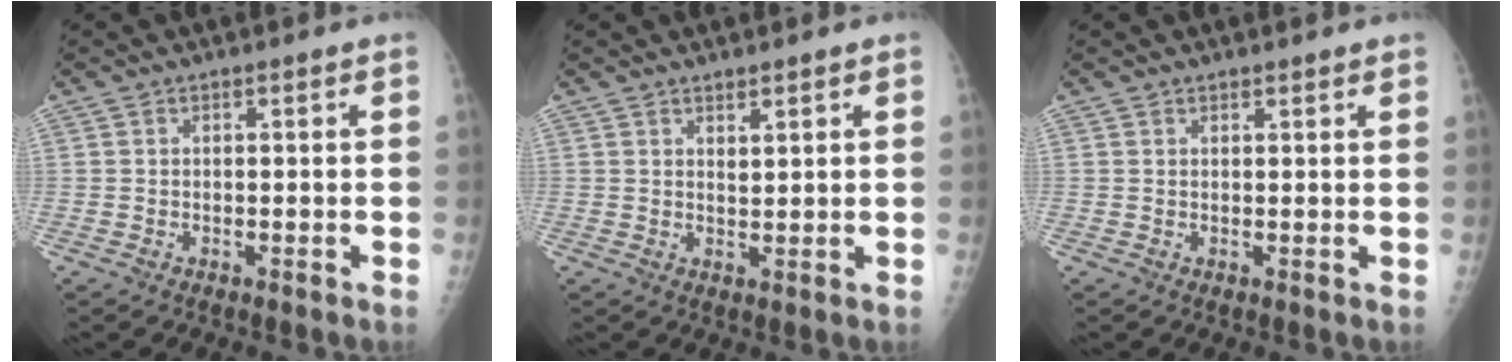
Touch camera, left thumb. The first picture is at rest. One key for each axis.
{"total": 1.8, "fx": 1.4, "fy": 0.3, "fz": 1.0, "tx": -0.014, "ty": -0.015, "tz": 0.028}
{"total": 1.2, "fx": 1.1, "fy": 0.3, "fz": 0.2, "tx": 0.003, "ty": -0.004, "tz": 0.017}